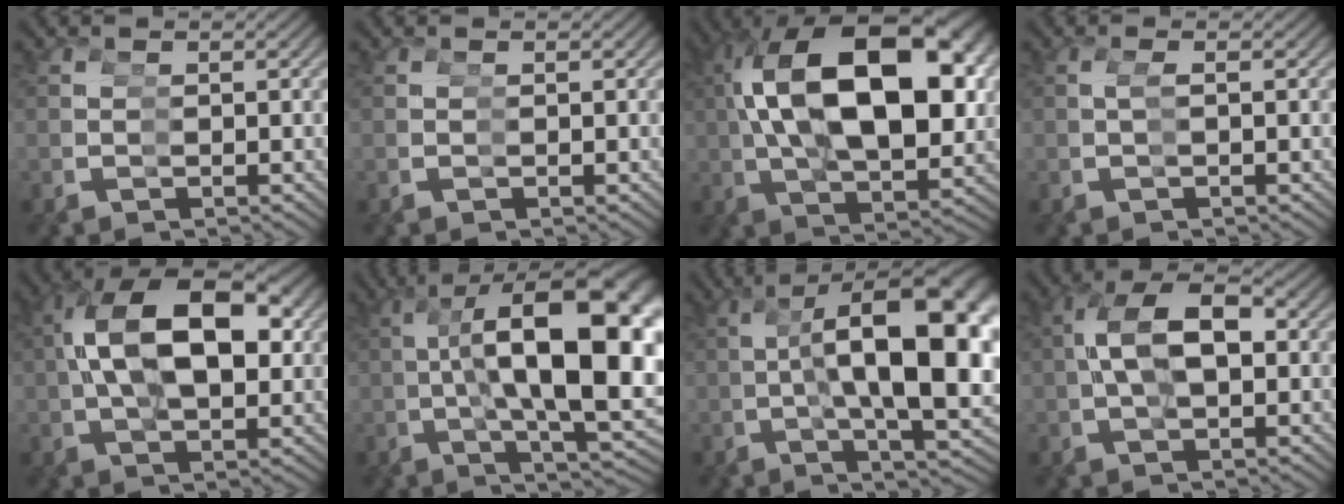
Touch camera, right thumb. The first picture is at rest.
{"total": 0.0}
{"total": 19.3, "force": [2.2, 10.7, 15.9], "torque": [-0.277, -0.019, 0.049]}
{"total": 0.8, "force": [-0.3, -0.5, 0.6], "torque": [-0.021, 0.006, -0.001]}
{"total": 11.9, "force": [1.6, 6.7, 9.8], "torque": [-0.173, -0.007, 0.031]}
{"total": 18.2, "force": [0.6, 8.1, 16.3], "torque": [-0.243, -0.020, 0.021]}
{"total": 15.8, "force": [0.8, 6.4, 14.4], "torque": [-0.205, -0.009, 0.017]}
{"total": 7.2, "force": [0.8, 3.9, 6.0], "torque": [-0.116, 0.000, 0.013]}